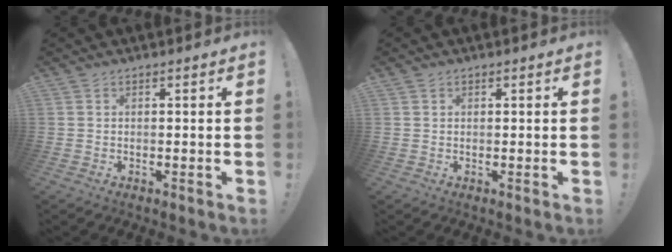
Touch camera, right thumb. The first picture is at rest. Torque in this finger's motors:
{"motor_torque": [0.07, -0.05, 0.07, 0.08, 0.10]}